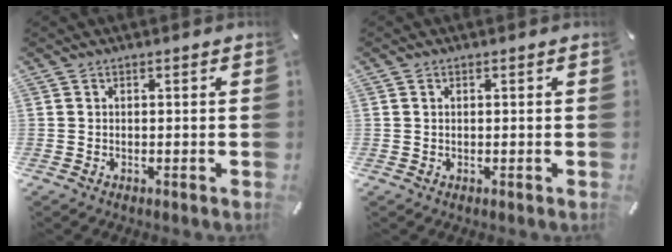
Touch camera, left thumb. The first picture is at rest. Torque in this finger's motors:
{"motor_torque": [-0.08, -0.38, -0.05, 0.15, 0.00]}